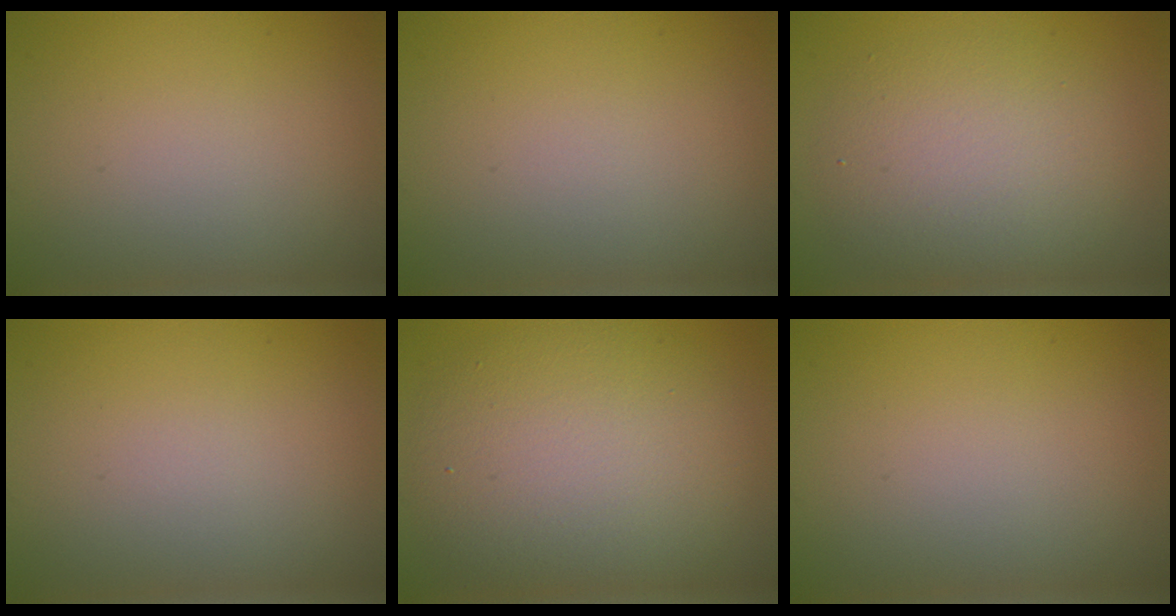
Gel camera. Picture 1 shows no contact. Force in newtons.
{"total": 0.0}
{"total": 5.2, "press": 5.2, "slide": 0.2}
{"total": 0.0}
{"total": 8.6, "press": 8.6, "slide": 0.3}
{"total": 0.0}